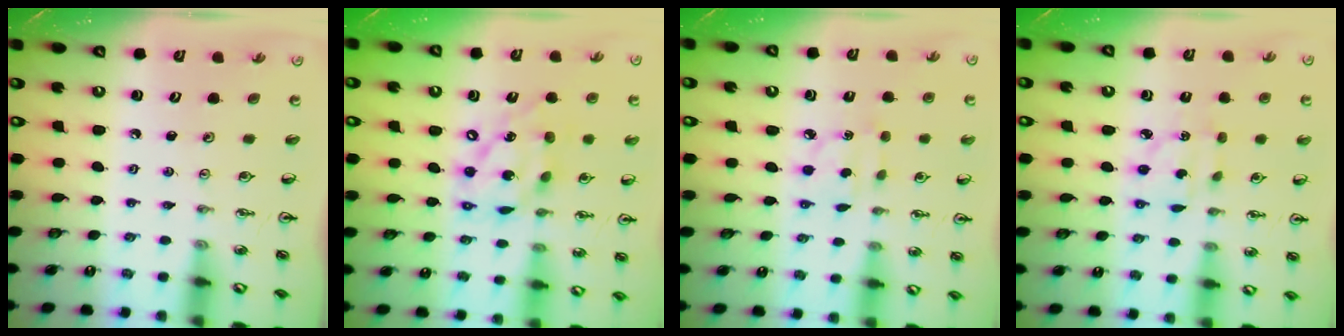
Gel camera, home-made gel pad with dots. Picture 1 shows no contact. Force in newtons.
{"total": 14.6, "press": 14.6, "slide": 1.2}
{"total": 2.9, "press": 2.8, "slide": 0.6}
{"total": 3.3, "press": 3.3, "slide": 0.2}